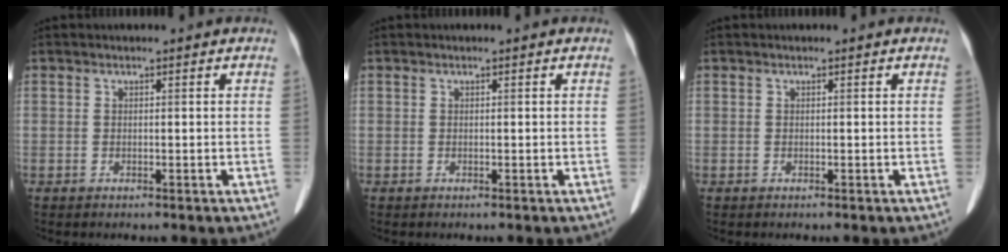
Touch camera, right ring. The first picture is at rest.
{"total": 0.0}
{"total": 0.0}